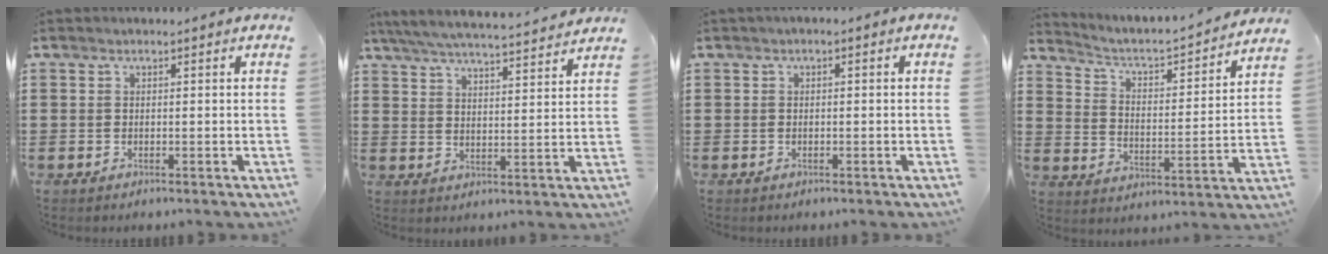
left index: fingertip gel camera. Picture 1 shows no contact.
{"total": 5.7, "force": [5.4, -0.2, 1.6], "torque": [-0.053, -0.033, 0.093]}
{"total": 0.9, "force": [-0.7, 0.3, 0.5], "torque": [-0.012, -0.001, -0.013]}
{"total": 3.1, "force": [2.8, 0.4, 1.2], "torque": [-0.043, -0.031, 0.034]}